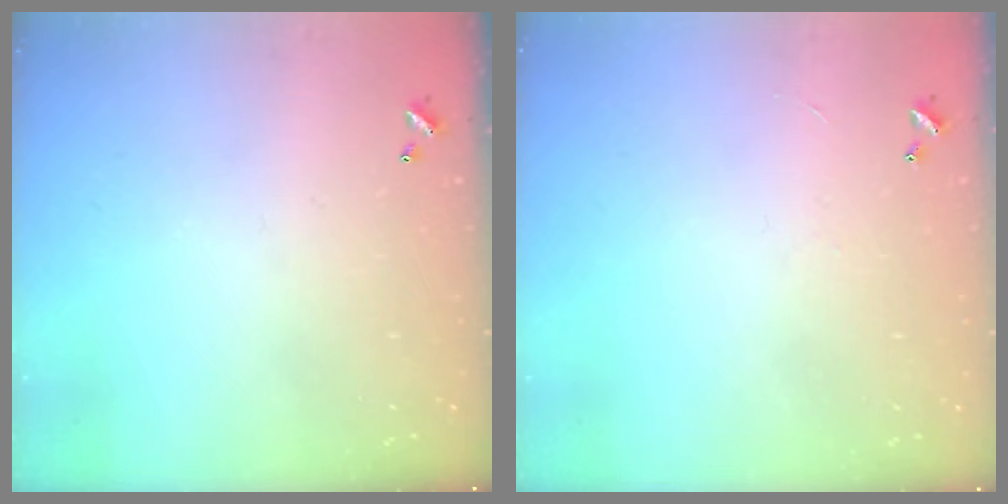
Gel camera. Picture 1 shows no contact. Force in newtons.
{"total": 1.2, "press": 1.1, "slide": 0.4}